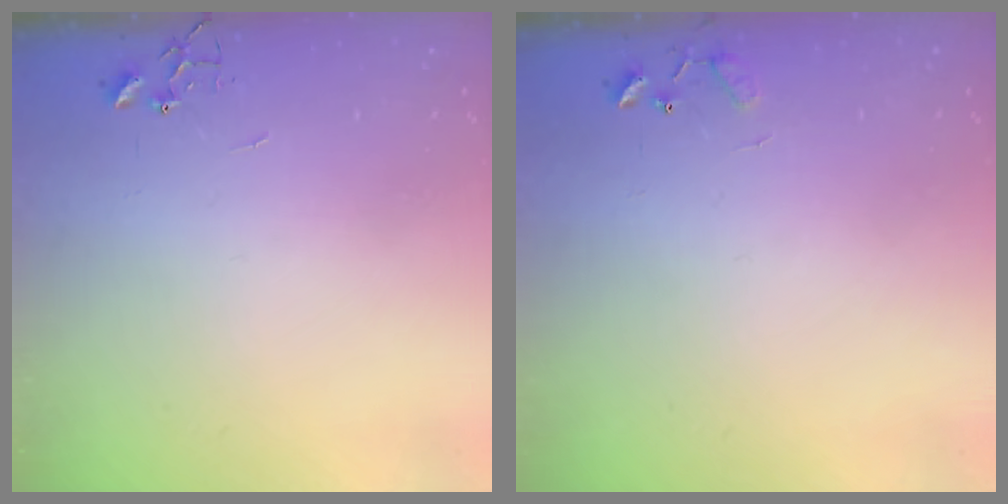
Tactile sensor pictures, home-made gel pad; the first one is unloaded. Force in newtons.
{"total": 7.6, "press": 7.5, "slide": 0.6}